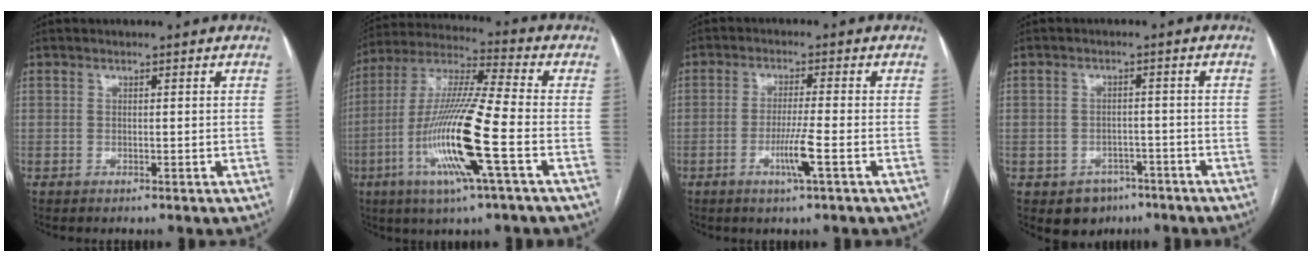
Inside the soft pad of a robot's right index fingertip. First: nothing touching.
{"total": 16.9, "force": [-5.3, 0.0, 16.1], "torque": [-0.326, -0.014, -0.107]}
{"total": 5.1, "force": [-1.9, -0.6, 4.7], "torque": [-0.089, -0.011, -0.037]}
{"total": 5.2, "force": [-3.1, 4.0, 1.1], "torque": [-0.007, 0.009, -0.037]}